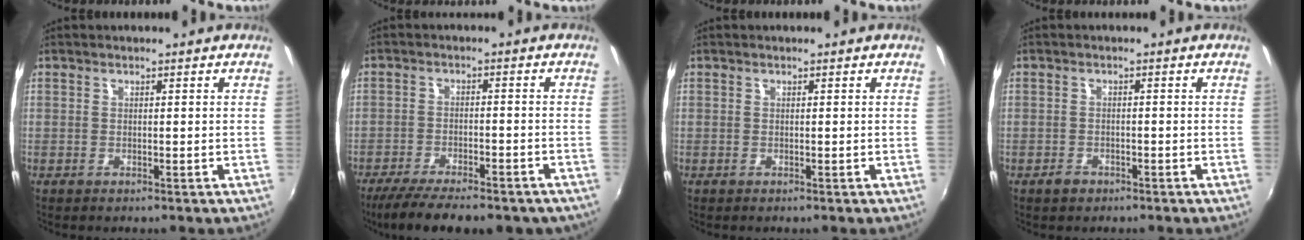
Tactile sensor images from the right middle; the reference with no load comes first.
{"total": 16.3, "force": [-12.9, 4.8, 8.7], "torque": [-0.168, -0.035, -0.183]}
{"total": 0.0}
{"total": 1.9, "force": [-1.4, 1.1, 0.6], "torque": [-0.013, 0.001, -0.020]}